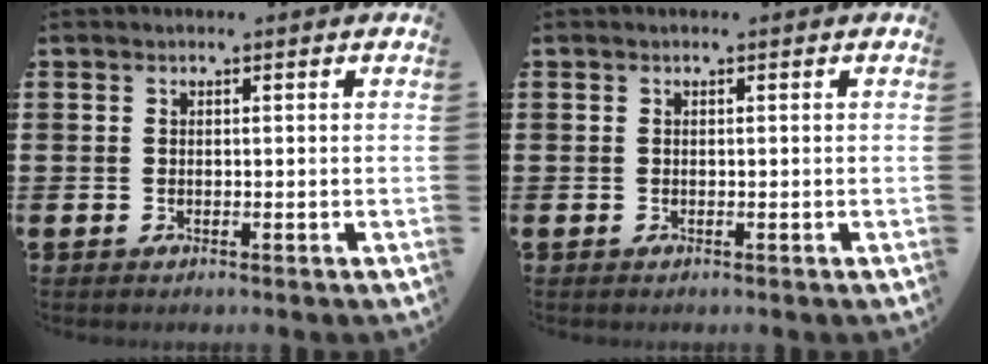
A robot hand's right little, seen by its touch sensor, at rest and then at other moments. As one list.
[{"total": 0.0}]